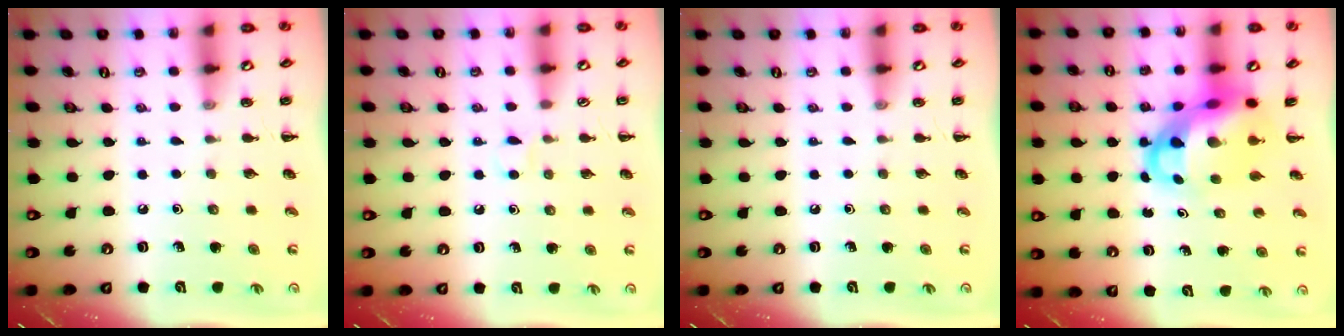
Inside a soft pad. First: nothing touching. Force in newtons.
{"total": 3.3, "press": 3.1, "slide": 1.1}
{"total": 0.0}
{"total": 9.3, "press": 9.0, "slide": 2.4}